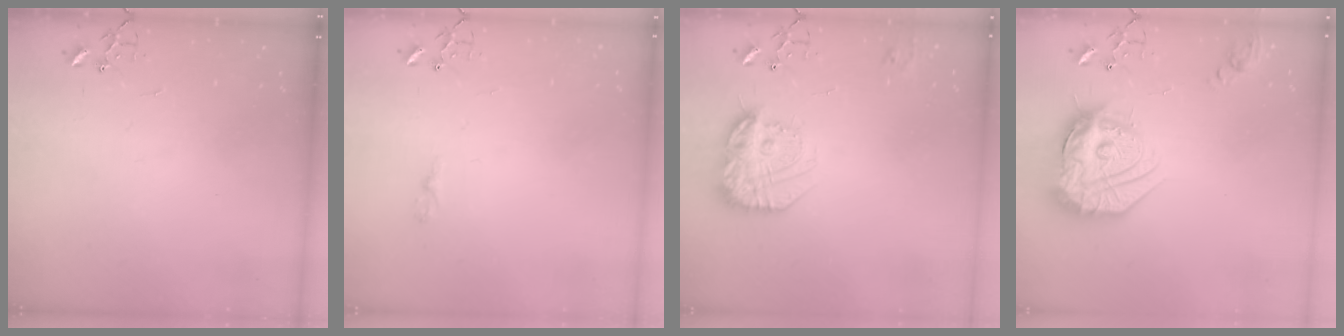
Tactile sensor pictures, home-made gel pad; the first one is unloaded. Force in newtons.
{"total": 3.6, "press": 3.6, "slide": 0.4}
{"total": 18.0, "press": 18.0, "slide": 1.3}
{"total": 23.9, "press": 23.8, "slide": 2.1}